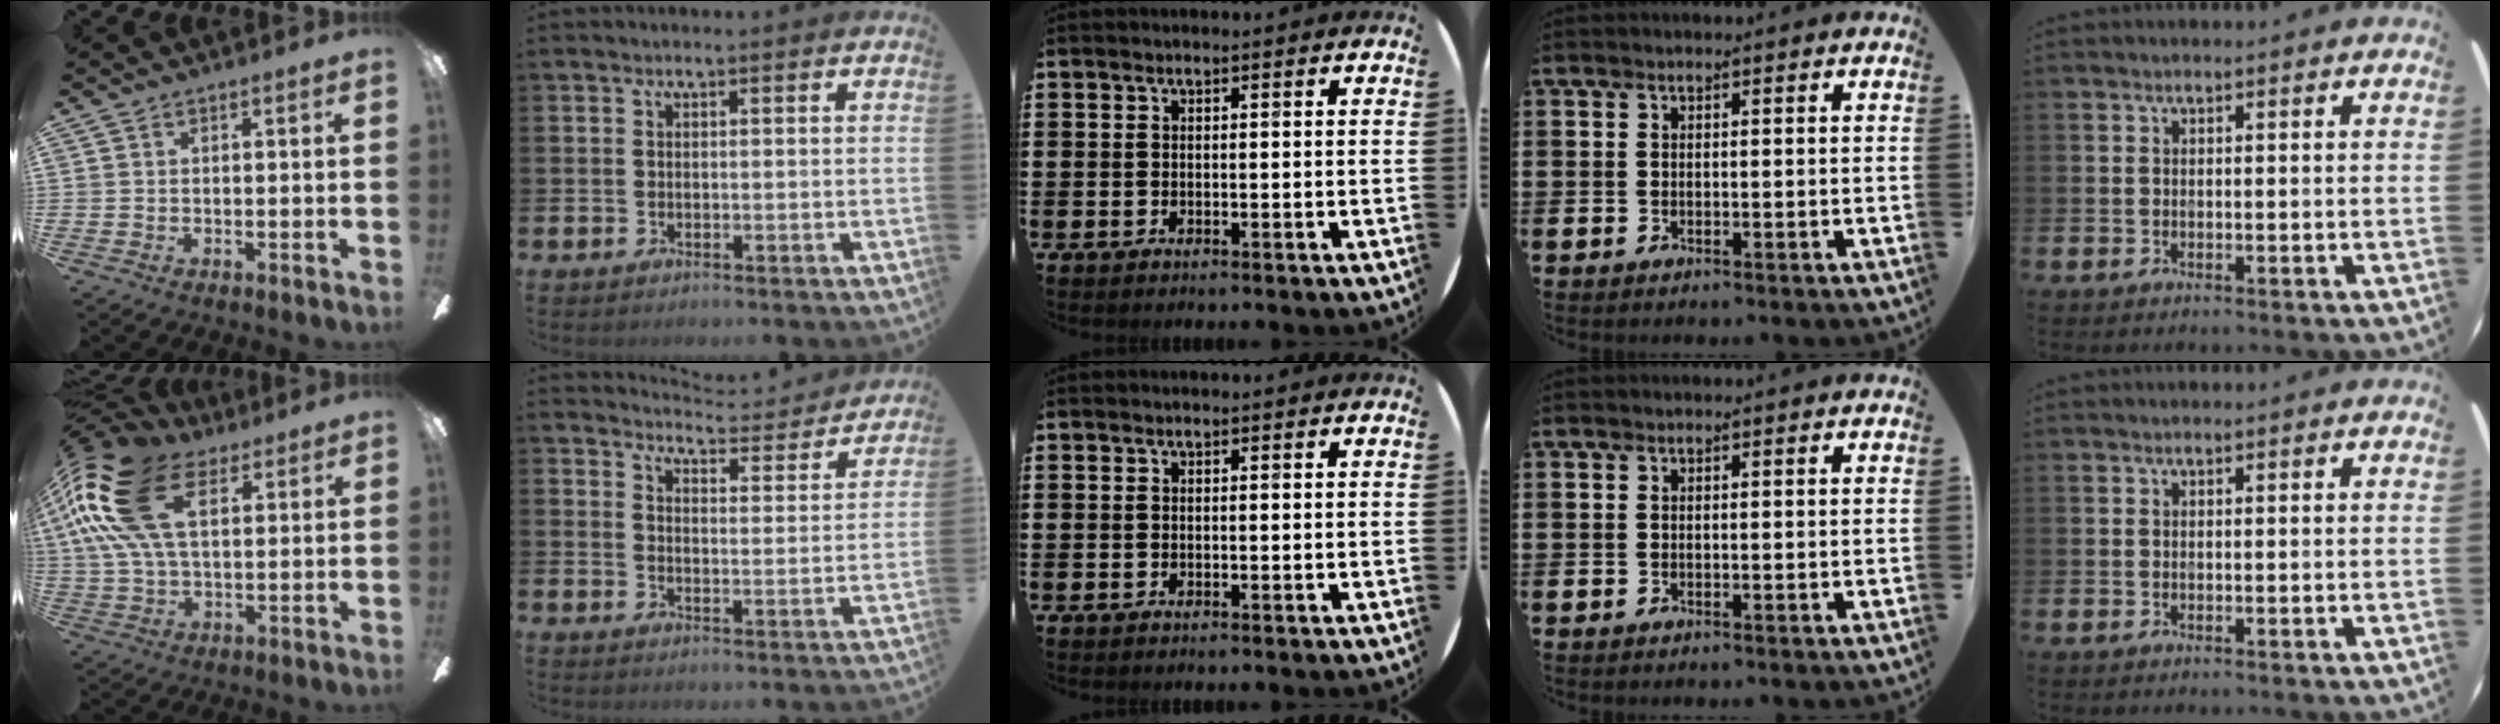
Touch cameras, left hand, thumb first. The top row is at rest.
{"thumb": {"total": 22.1, "force": [8.6, 12.3, 16.2], "torque": [-0.365, -0.006, 0.146]}, "index": {"total": 4.8, "force": [4.7, 0.5, 0.6], "torque": [-0.017, -0.041, 0.076]}}